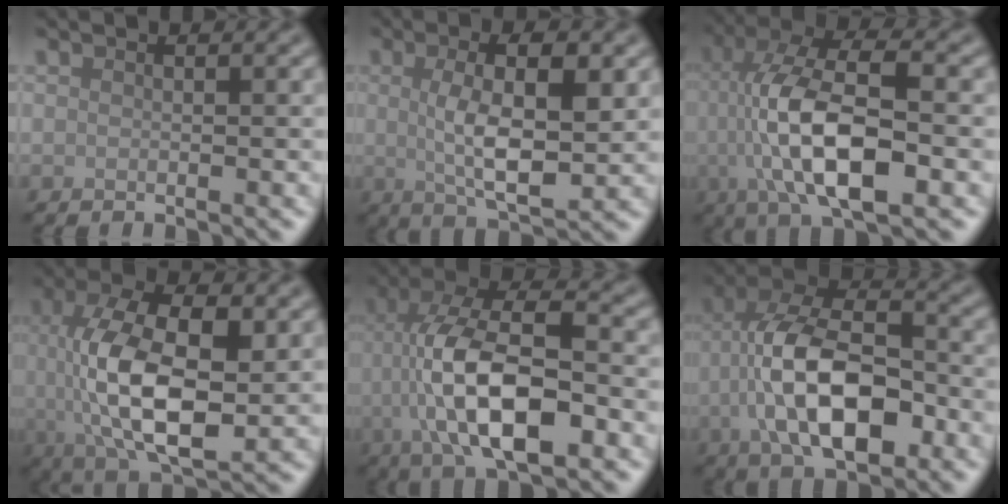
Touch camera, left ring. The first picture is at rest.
{"total": 6.9, "force": [0.8, 2.2, 6.5], "torque": [-0.111, -0.003, 0.013]}
{"total": 10.5, "force": [-1.3, 3.8, 9.7], "torque": [-0.181, 0.013, -0.027]}
{"total": 11.1, "force": [0.1, 5.4, 9.8], "torque": [-0.184, -0.004, 0.001]}
{"total": 11.1, "force": [-2.2, 4.4, 9.9], "torque": [-0.186, 0.011, -0.046]}
{"total": 10.6, "force": [-2.7, 5.2, 8.8], "torque": [-0.164, 0.009, -0.054]}